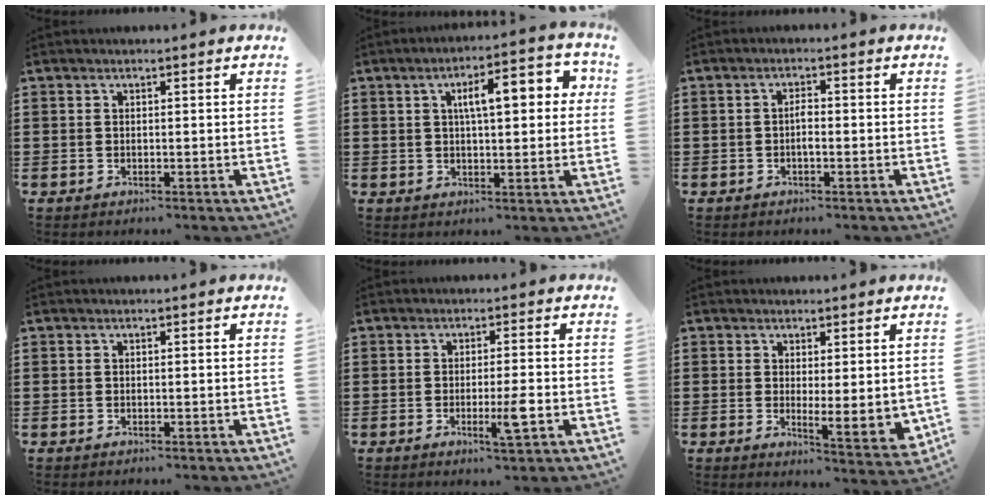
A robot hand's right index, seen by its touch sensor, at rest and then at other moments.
{"total": 8.1, "force": [2.0, 2.9, 7.2], "torque": [-0.113, 0.000, 0.024]}
{"total": 1.8, "force": [-0.5, 0.5, 1.6], "torque": [-0.032, 0.002, -0.010]}
{"total": 0.0}
{"total": 4.8, "force": [-1.5, 0.3, 4.5], "torque": [-0.080, -0.013, -0.027]}
{"total": 3.0, "force": [1.3, 0.8, 2.6], "torque": [-0.046, -0.009, 0.023]}